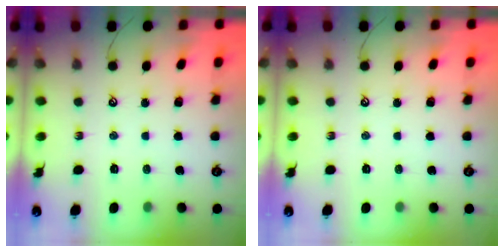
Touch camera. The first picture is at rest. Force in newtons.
{"total": 0.0}